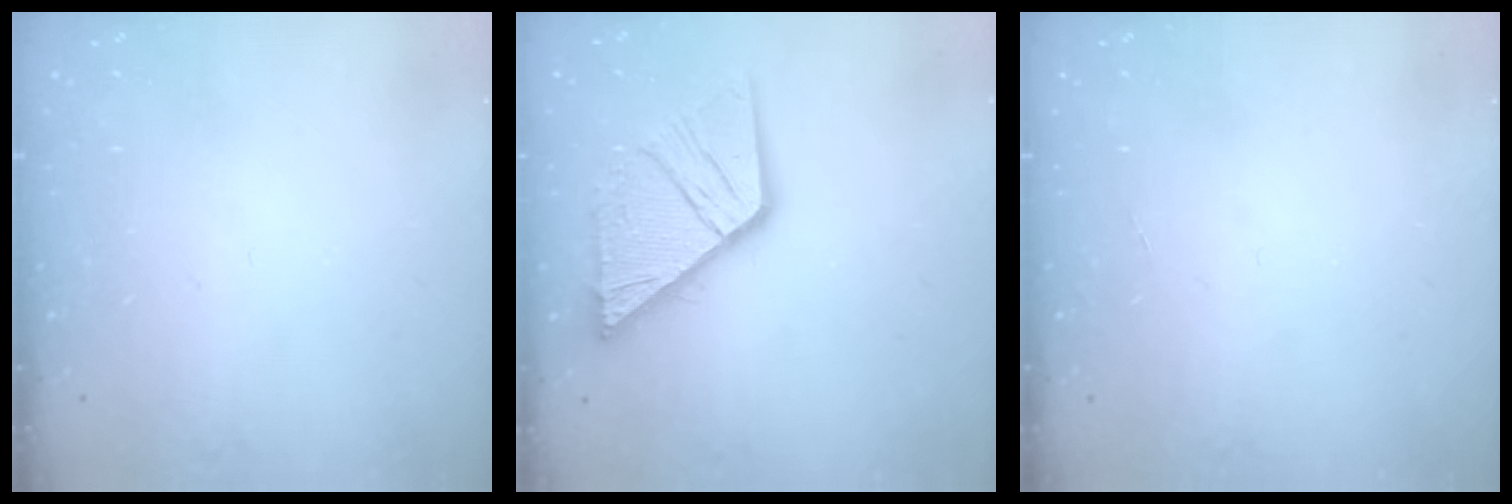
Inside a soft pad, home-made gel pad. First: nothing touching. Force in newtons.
{"total": 16.7, "press": 16.6, "slide": 1.9}
{"total": 0.0}